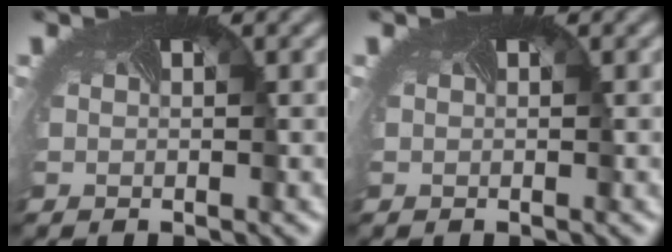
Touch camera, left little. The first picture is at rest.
{"total": 0.0}